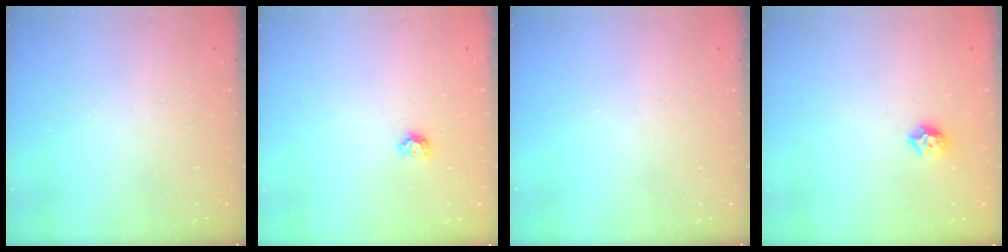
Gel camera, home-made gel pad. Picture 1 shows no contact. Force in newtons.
{"total": 5.3, "press": 5.2, "slide": 0.4}
{"total": 0.0}
{"total": 7.5, "press": 7.5, "slide": 0.6}